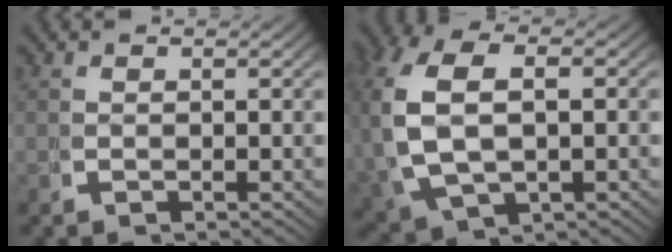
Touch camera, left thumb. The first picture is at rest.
{"total": 7.9, "force": [0.3, 5.1, 5.9], "torque": [-0.158, -0.018, 0.029]}